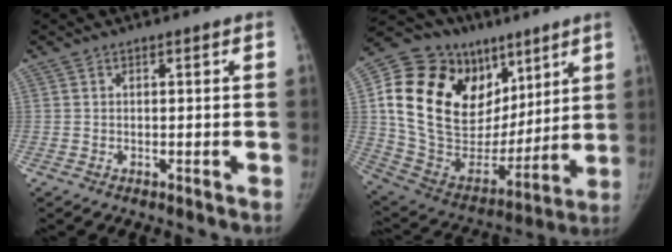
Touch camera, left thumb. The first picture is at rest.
{"total": 30.7, "force": [11.9, 20.3, 19.7], "torque": [-0.324, 0.011, 0.222]}